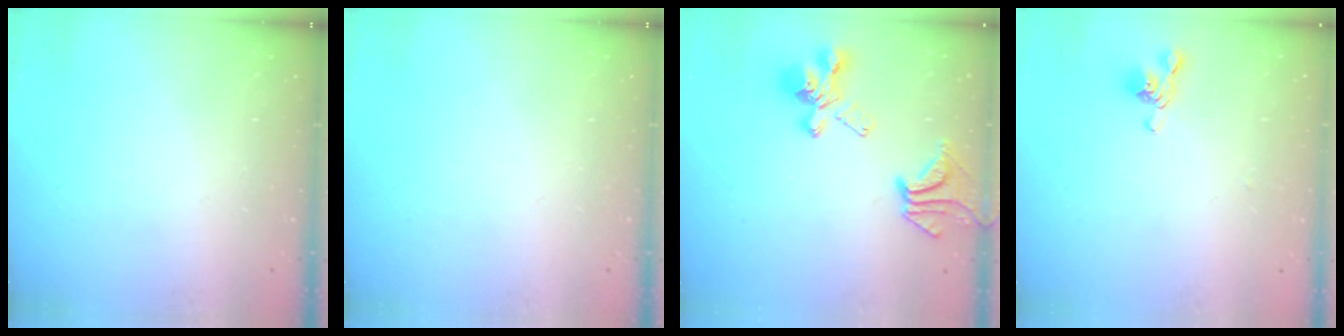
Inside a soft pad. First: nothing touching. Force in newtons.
{"total": 0.0}
{"total": 8.2, "press": 7.7, "slide": 2.6}
{"total": 3.8, "press": 3.8, "slide": 0.6}